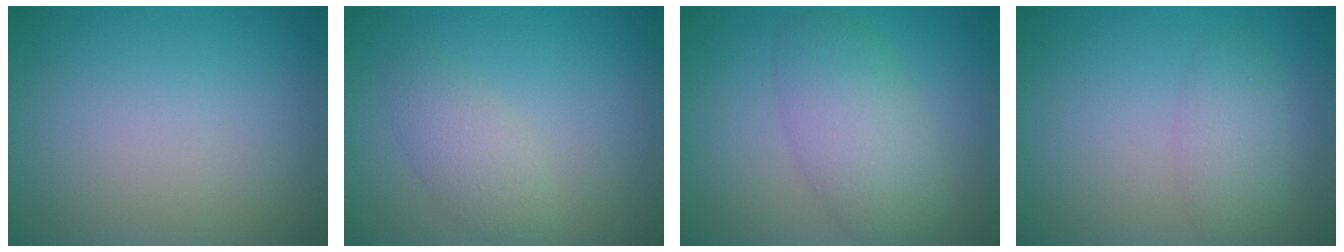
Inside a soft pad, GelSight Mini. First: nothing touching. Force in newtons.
{"total": 2.4, "press": 2.4, "slide": 0.1}
{"total": 4.5, "press": 4.5, "slide": 0.1}
{"total": 2.2, "press": 2.2, "slide": 0.1}